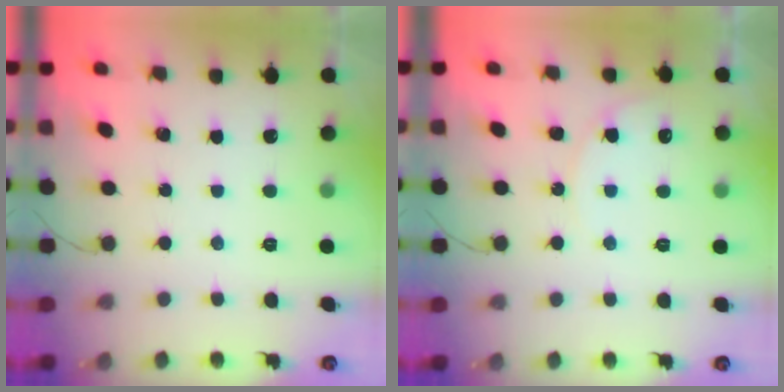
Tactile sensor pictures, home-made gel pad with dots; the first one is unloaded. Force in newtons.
{"total": 6.0, "press": 6.0, "slide": 0.4}